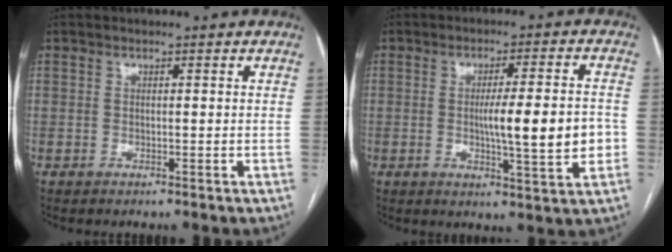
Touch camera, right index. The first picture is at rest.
{"total": 10.3, "force": [-1.0, 1.0, 10.2], "torque": [-0.152, -0.002, -0.014]}